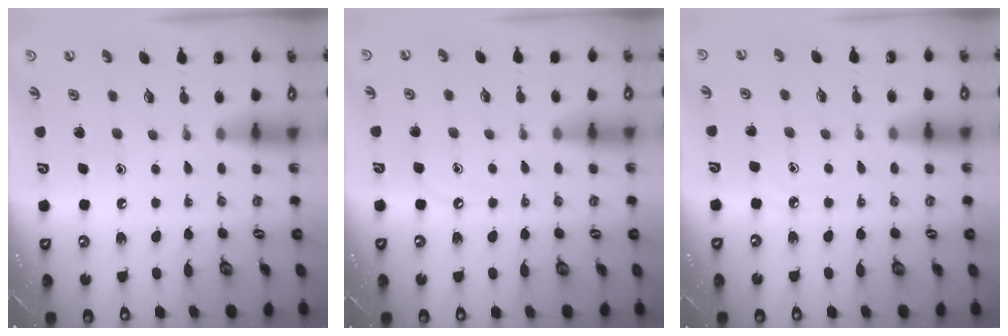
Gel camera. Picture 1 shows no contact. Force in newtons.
{"total": 5.5, "press": 5.5, "slide": 0.7}
{"total": 4.8, "press": 4.8, "slide": 0.3}